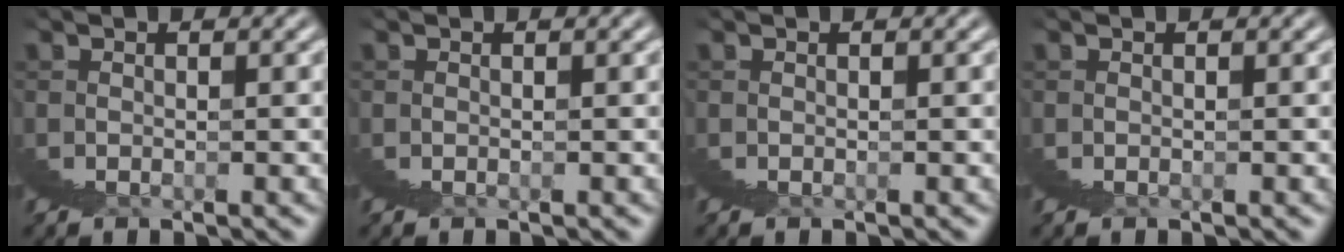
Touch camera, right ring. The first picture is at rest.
{"total": 0.0}
{"total": 0.0}
{"total": 0.0}